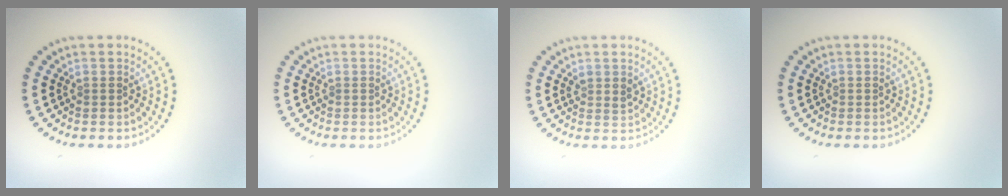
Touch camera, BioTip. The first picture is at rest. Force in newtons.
{"total": 0.0}
{"total": 1.0, "press": 0.9, "slide": 0.5}
{"total": 0.0}